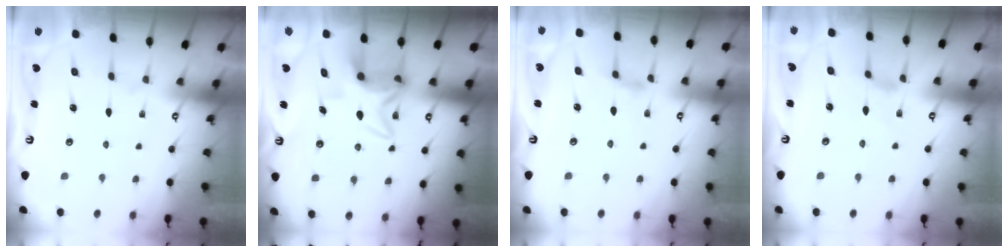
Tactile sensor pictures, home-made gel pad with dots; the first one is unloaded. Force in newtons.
{"total": 7.5, "press": 7.4, "slide": 0.9}
{"total": 2.9, "press": 2.8, "slide": 0.5}
{"total": 0.0}